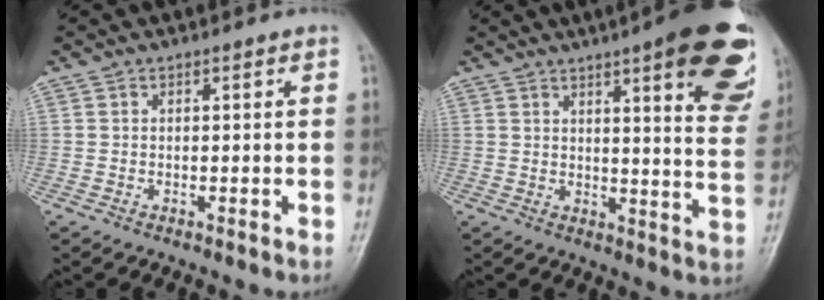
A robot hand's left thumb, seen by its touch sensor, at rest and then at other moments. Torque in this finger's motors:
{"motor_torque": [0.92, 0.37, 1.66, -1.10, 0.06]}